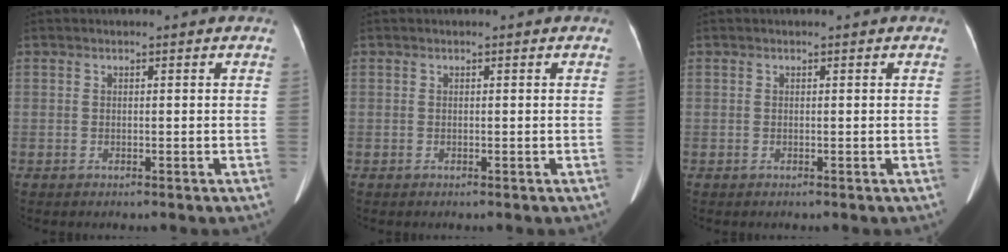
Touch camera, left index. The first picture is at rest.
{"total": 0.0}
{"total": 0.0}